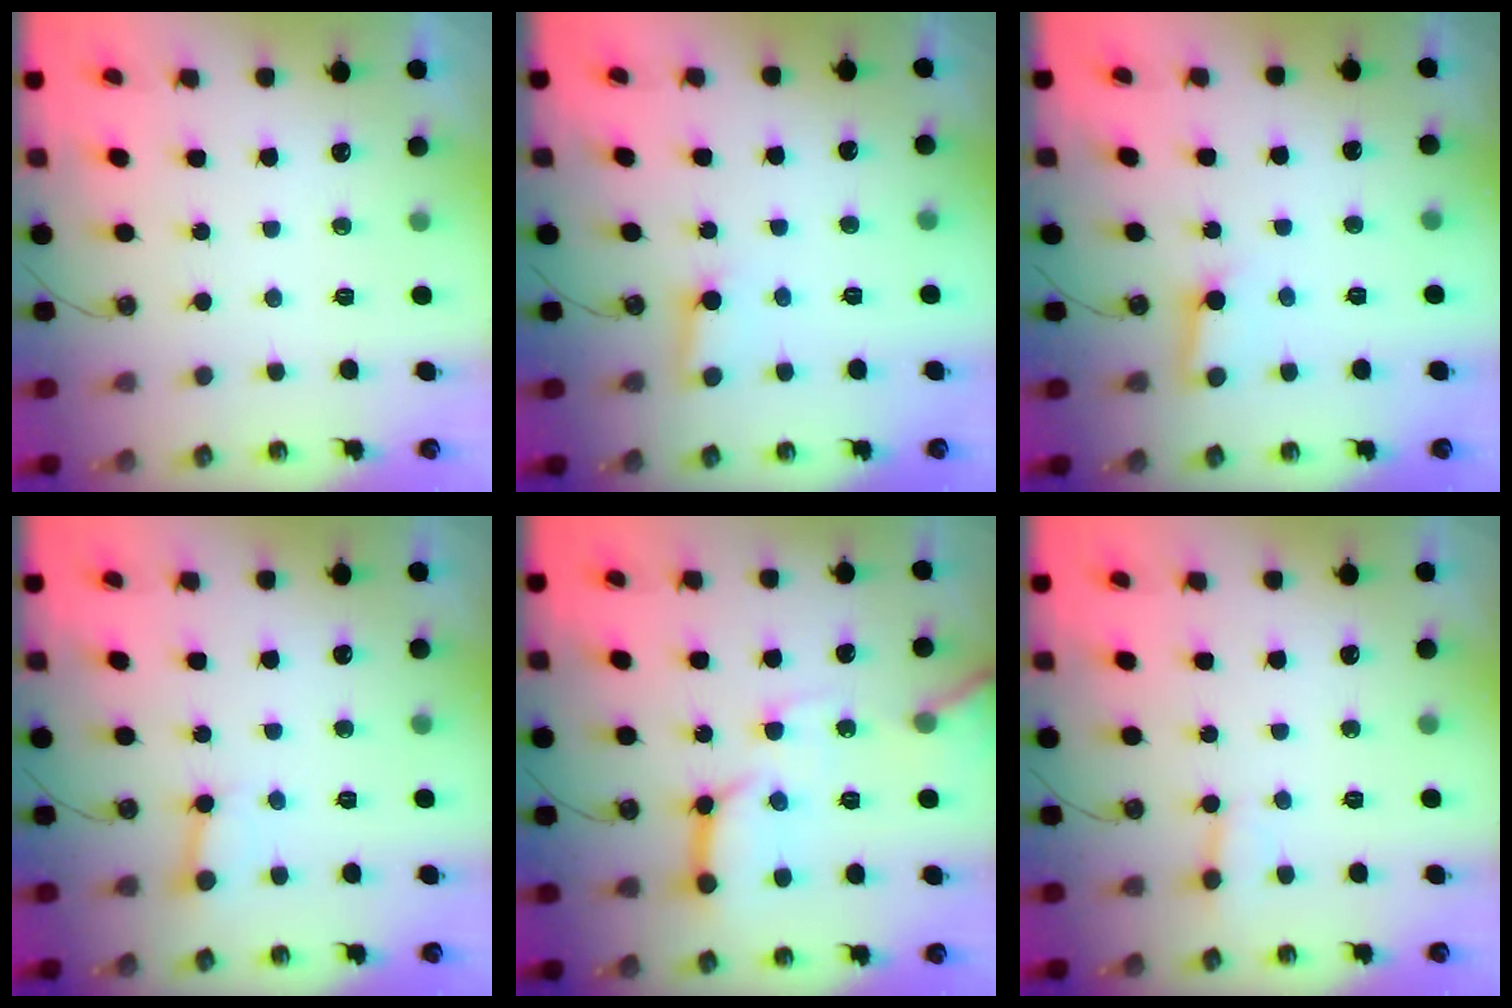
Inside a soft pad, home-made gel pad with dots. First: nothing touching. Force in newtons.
{"total": 2.8, "press": 2.8, "slide": 0.3}
{"total": 3.3, "press": 3.3, "slide": 0.3}
{"total": 2.7, "press": 2.7, "slide": 0.3}
{"total": 13.6, "press": 13.5, "slide": 1.3}
{"total": 2.6, "press": 2.6, "slide": 0.2}